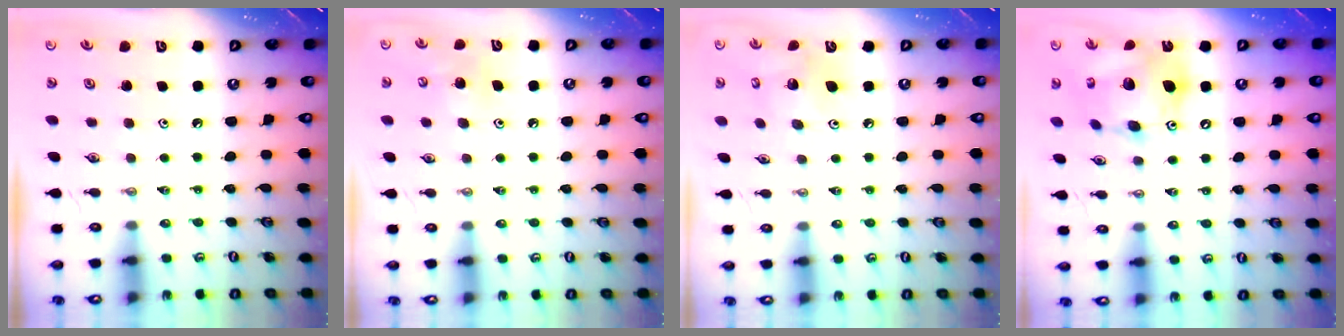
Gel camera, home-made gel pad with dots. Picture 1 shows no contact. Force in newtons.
{"total": 8.7, "press": 8.7, "slide": 0.9}
{"total": 8.2, "press": 7.8, "slide": 2.5}
{"total": 17.4, "press": 17.3, "slide": 2.2}